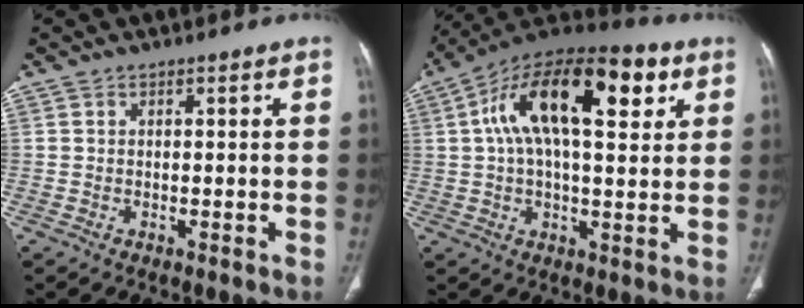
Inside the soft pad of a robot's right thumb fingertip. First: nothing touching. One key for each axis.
{"total": 22.1, "fx": 7.0, "fy": 9.9, "fz": 18.5, "tx": -0.297, "ty": 0.023, "tz": 0.102}